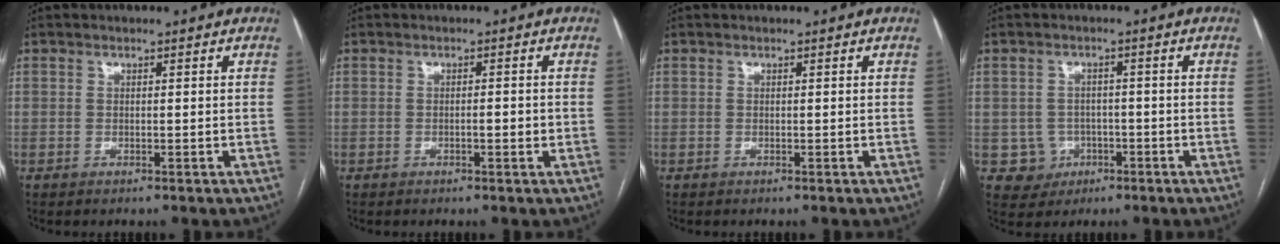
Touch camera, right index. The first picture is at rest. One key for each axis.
{"total": 1.6, "fx": -0.4, "fy": 0.3, "fz": 1.5, "tx": -0.023, "ty": 0.001, "tz": -0.007}
{"total": 0.0}
{"total": 4.5, "fx": -1.2, "fy": 4.3, "fz": 0.2, "tx": 0.009, "ty": 0.012, "tz": -0.012}